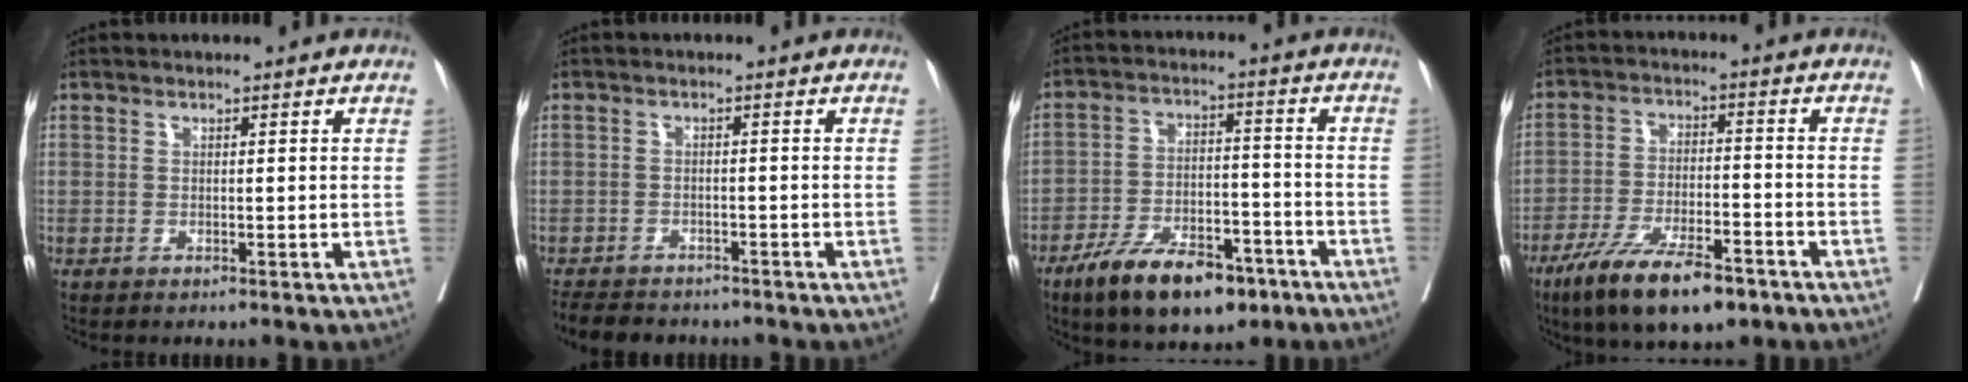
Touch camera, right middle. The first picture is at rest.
{"total": 7.7, "force": [-6.6, 2.9, 2.5], "torque": [-0.040, -0.006, -0.097]}
{"total": 13.3, "force": [-8.8, 5.3, 8.4], "torque": [-0.138, 0.000, -0.144]}
{"total": 12.8, "force": [-8.6, 3.5, 8.8], "torque": [-0.156, -0.019, -0.145]}